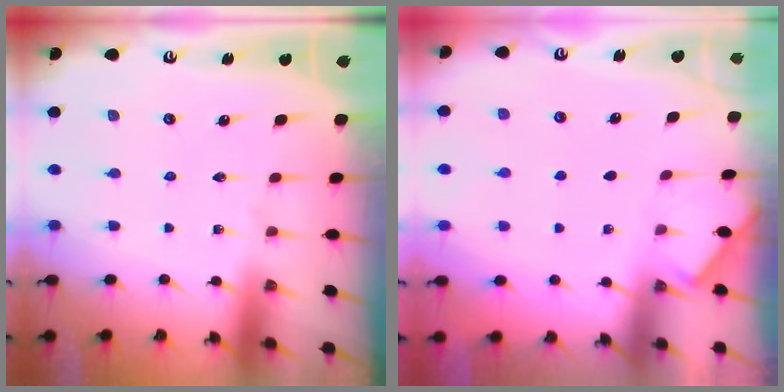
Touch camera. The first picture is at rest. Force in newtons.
{"total": 2.0, "press": 1.9, "slide": 0.3}